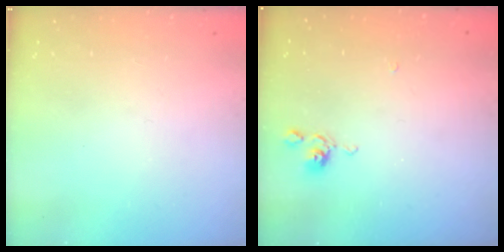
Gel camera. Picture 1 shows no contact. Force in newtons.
{"total": 2.9, "press": 2.9, "slide": 0.4}